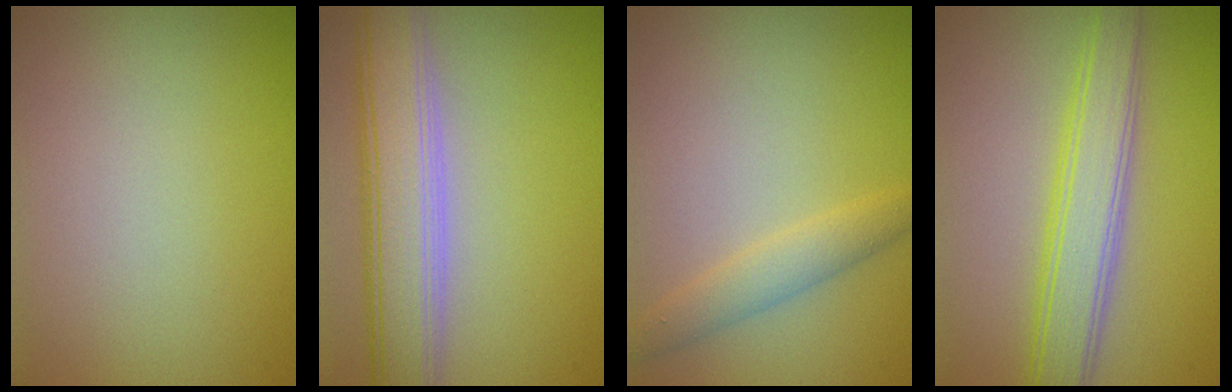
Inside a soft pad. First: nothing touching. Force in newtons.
{"total": 6.9, "press": 6.9, "slide": 0.8}
{"total": 2.3, "press": 2.3, "slide": 0.0}
{"total": 4.9, "press": 4.9, "slide": 0.1}